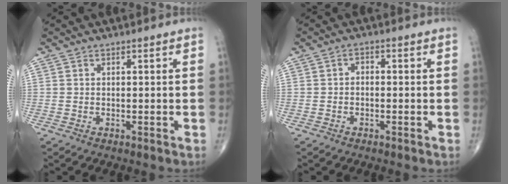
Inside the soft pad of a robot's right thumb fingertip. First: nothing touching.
{"total": 1.5, "force": [-0.3, 1.1, 1.0], "torque": [-0.009, 0.009, -0.010]}